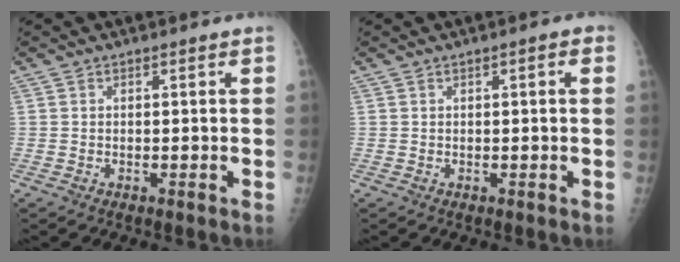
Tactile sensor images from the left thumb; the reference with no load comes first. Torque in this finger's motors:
{"motor_torque": [-0.54, -0.23, -0.02, 0.00, 0.00]}